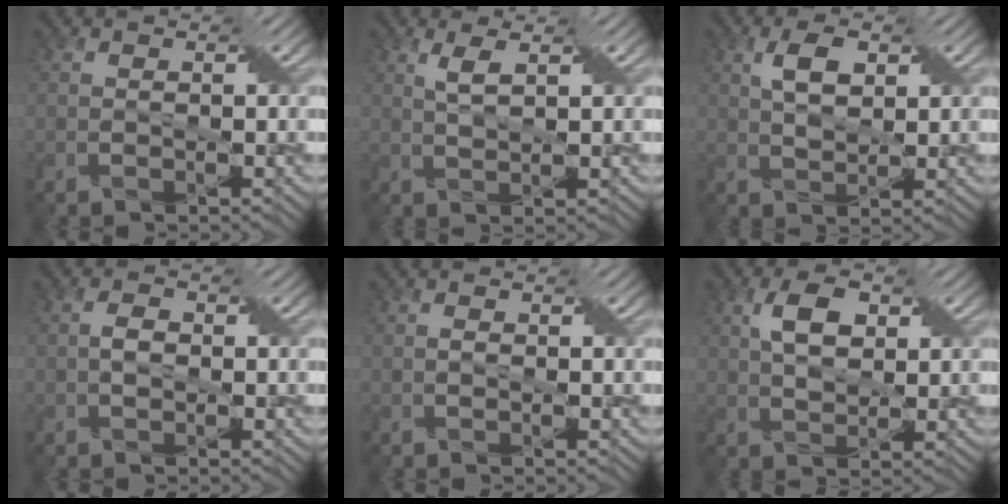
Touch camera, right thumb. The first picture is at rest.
{"total": 2.2, "force": [1.5, -0.1, 1.6], "torque": [-0.039, 0.005, 0.027]}
{"total": 3.8, "force": [1.8, 1.6, 2.9], "torque": [-0.057, 0.007, 0.033]}
{"total": 1.6, "force": [-0.1, 1.1, 1.1], "torque": [-0.021, 0.002, -0.004]}
{"total": 0.6, "force": [0.0, 0.4, 0.4], "torque": [-0.006, 0.000, 0.000]}
{"total": 4.6, "force": [1.9, 2.4, 3.4], "torque": [-0.068, 0.008, 0.031]}